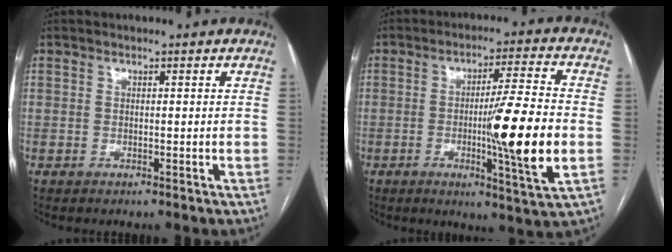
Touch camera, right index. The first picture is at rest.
{"total": 14.1, "force": [-2.2, -0.3, 13.9], "torque": [-0.215, -0.017, -0.039]}